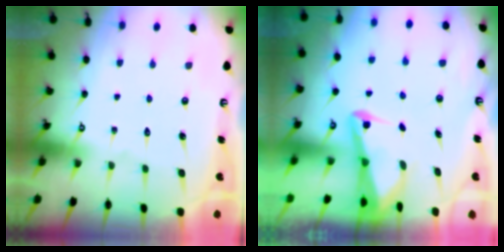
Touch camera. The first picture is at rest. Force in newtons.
{"total": 3.0, "press": 3.0, "slide": 0.7}